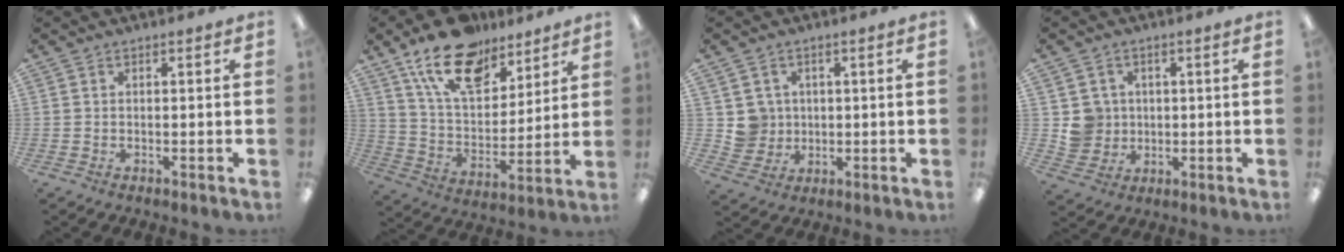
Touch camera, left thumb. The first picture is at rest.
{"total": 18.7, "force": [13.1, 9.6, 9.2], "torque": [-0.158, -0.068, 0.234]}
{"total": 5.5, "force": [1.2, 5.3, 0.2], "torque": [-0.008, 0.005, 0.026]}
{"total": 6.3, "force": [0.9, 6.2, 0.8], "torque": [-0.011, 0.005, 0.021]}